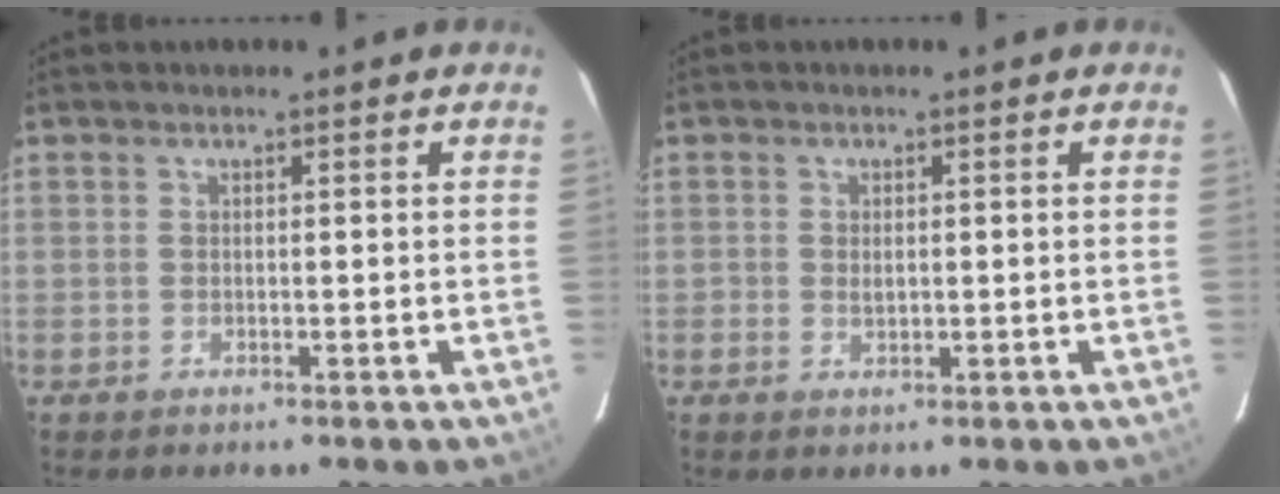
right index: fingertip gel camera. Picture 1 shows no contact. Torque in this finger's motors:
{"motor_torque": [-0.15, -0.03, -0.06, 0.00]}